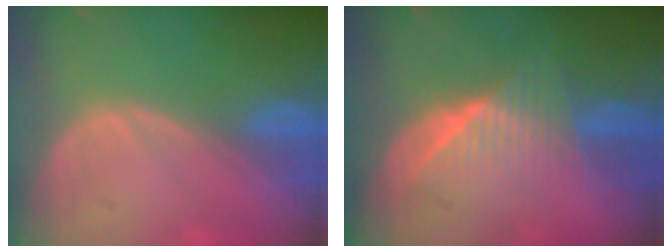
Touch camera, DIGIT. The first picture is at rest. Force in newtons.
{"total": 6.4, "press": 6.0, "slide": 2.2}